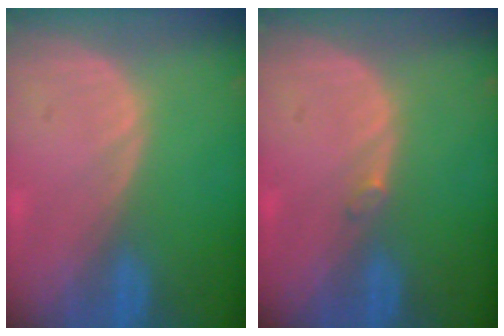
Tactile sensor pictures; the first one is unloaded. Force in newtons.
{"total": 0.6, "press": 0.6, "slide": 0.1}